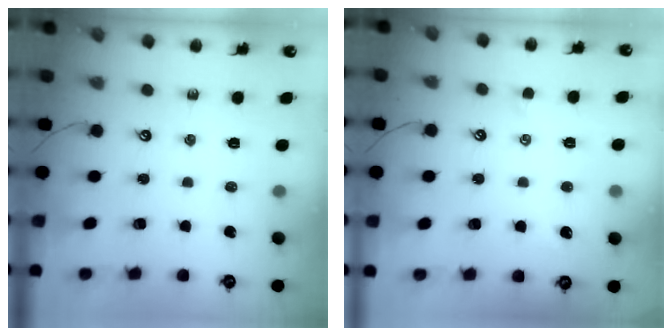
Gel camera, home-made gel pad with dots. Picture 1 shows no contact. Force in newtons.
{"total": 2.7, "press": 2.6, "slide": 0.3}